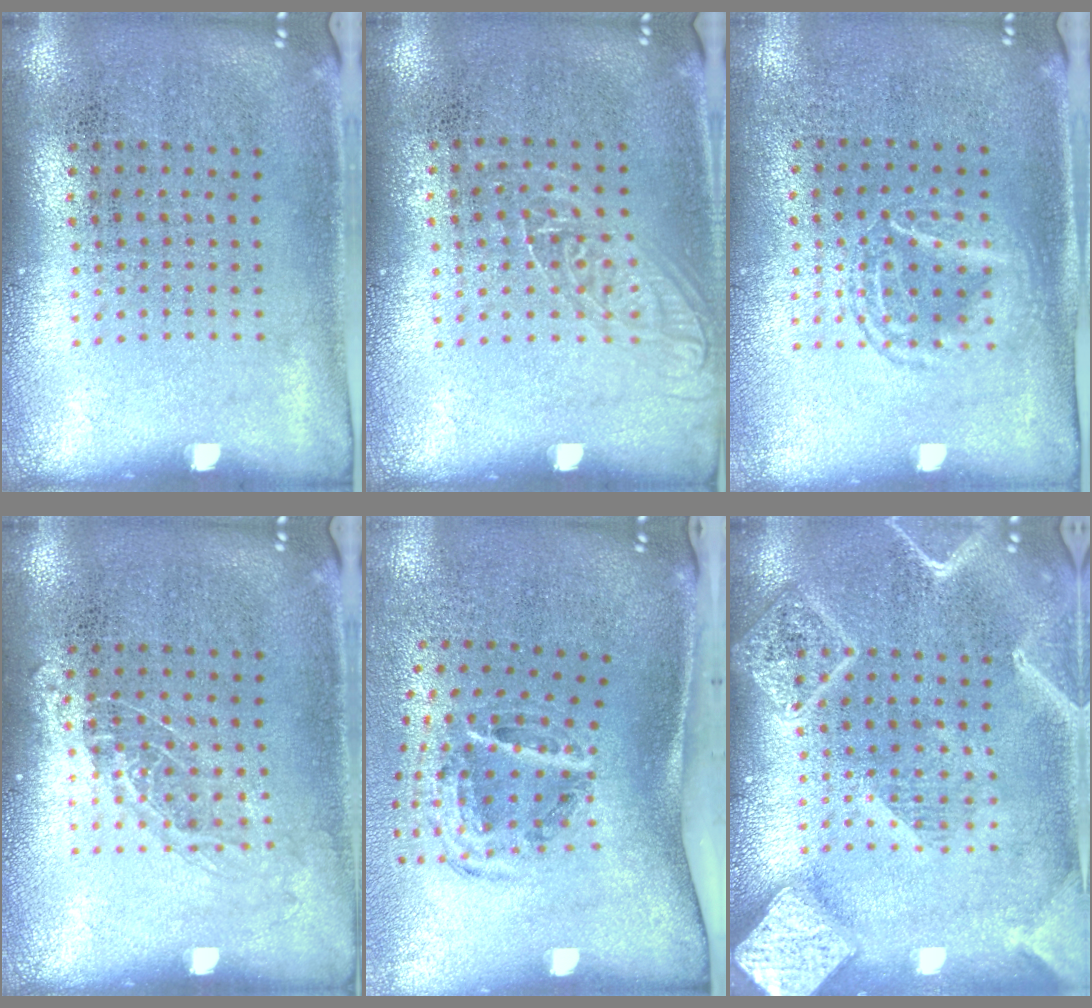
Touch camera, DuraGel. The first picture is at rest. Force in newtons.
{"total": 1.1, "press": 1.0, "slide": 0.5}
{"total": 1.3, "press": 1.2, "slide": 0.5}
{"total": 1.0, "press": 0.9, "slide": 0.5}
{"total": 2.0, "press": 1.3, "slide": 1.5}
{"total": 4.3, "press": 4.3, "slide": 0.5}